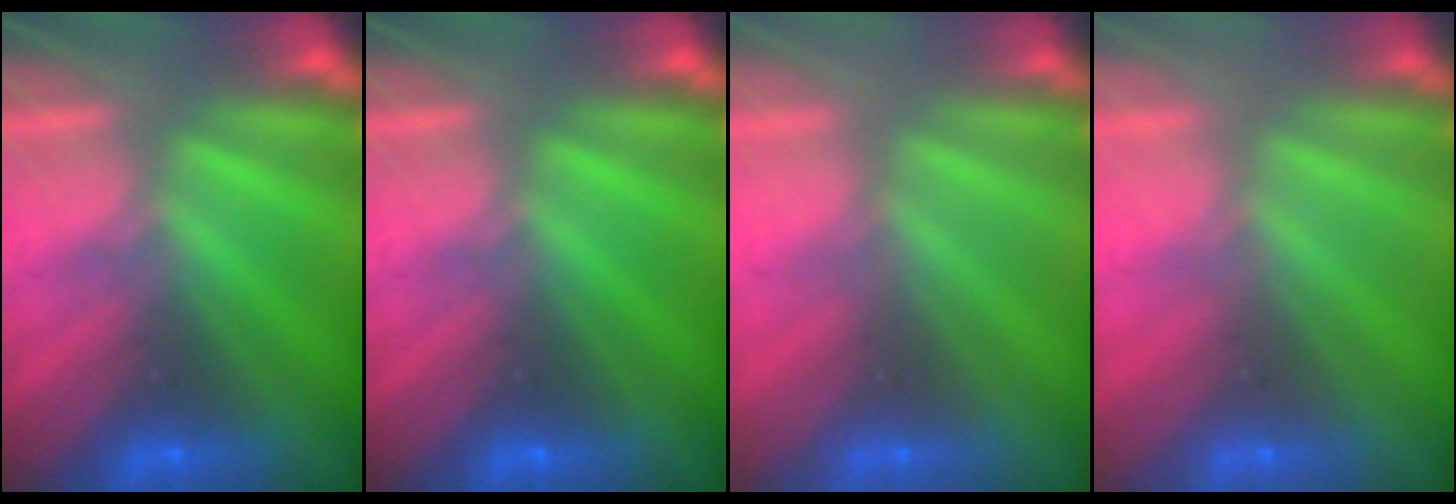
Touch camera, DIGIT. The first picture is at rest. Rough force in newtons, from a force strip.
{"total": 0.0}
{"total": 2.9}
{"total": 2.9}